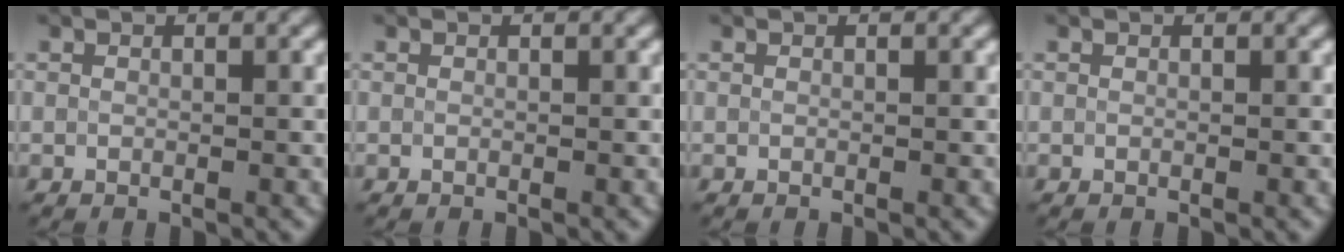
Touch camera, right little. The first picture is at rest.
{"total": 0.0}
{"total": 0.0}
{"total": 0.0}